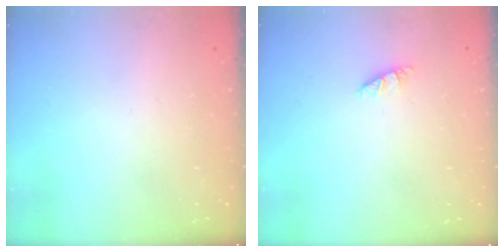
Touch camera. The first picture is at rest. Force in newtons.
{"total": 0.7, "press": 0.7, "slide": 0.1}